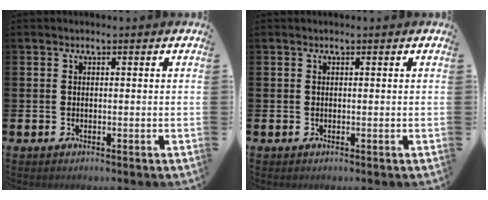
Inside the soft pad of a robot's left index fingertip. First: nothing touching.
{"total": 0.0}